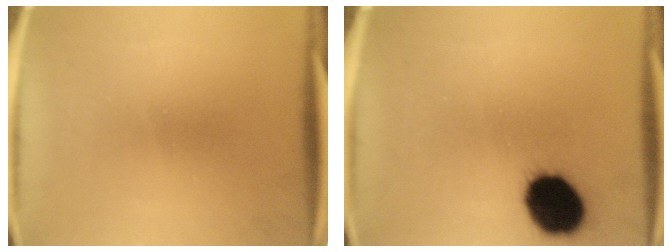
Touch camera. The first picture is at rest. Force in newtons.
{"total": 15.8}